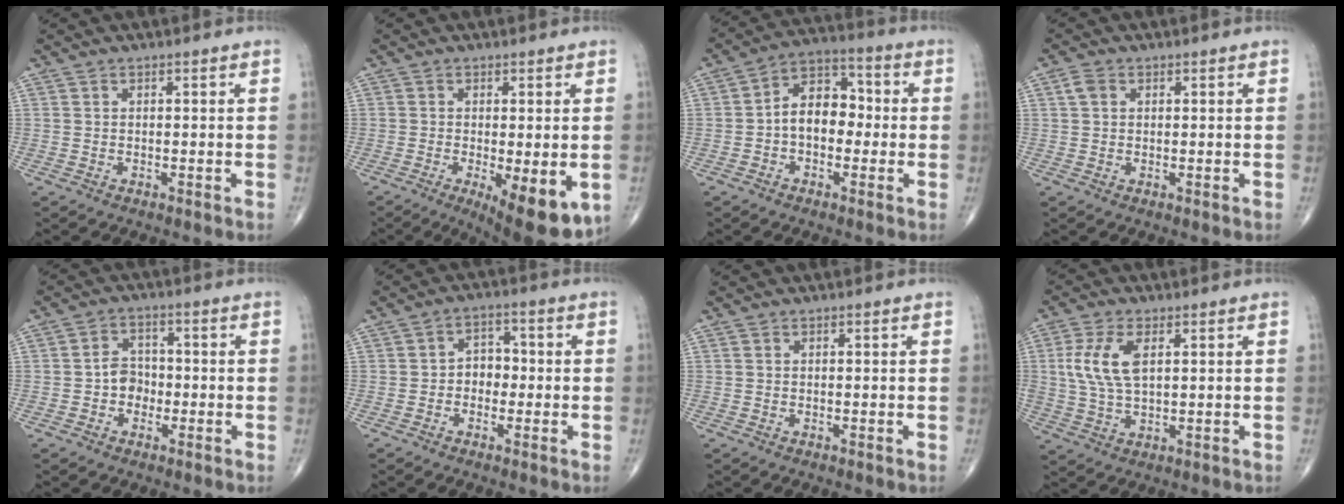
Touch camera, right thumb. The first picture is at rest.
{"total": 11.3, "force": [-3.8, 3.6, 9.9], "torque": [-0.135, -0.022, -0.048]}
{"total": 10.0, "force": [-0.8, 6.8, 7.2], "torque": [-0.087, 0.036, -0.027]}
{"total": 2.2, "force": [0.7, 1.7, 1.3], "torque": [-0.025, 0.007, 0.013]}
{"total": 4.8, "force": [-1.0, 4.1, 2.4], "torque": [-0.015, 0.019, -0.026]}
{"total": 4.8, "force": [-0.6, 3.7, 2.9], "torque": [-0.018, 0.020, -0.019]}
{"total": 0.0}
{"total": 8.7, "force": [2.2, 4.3, 7.3], "torque": [-0.161, -0.002, 0.044]}